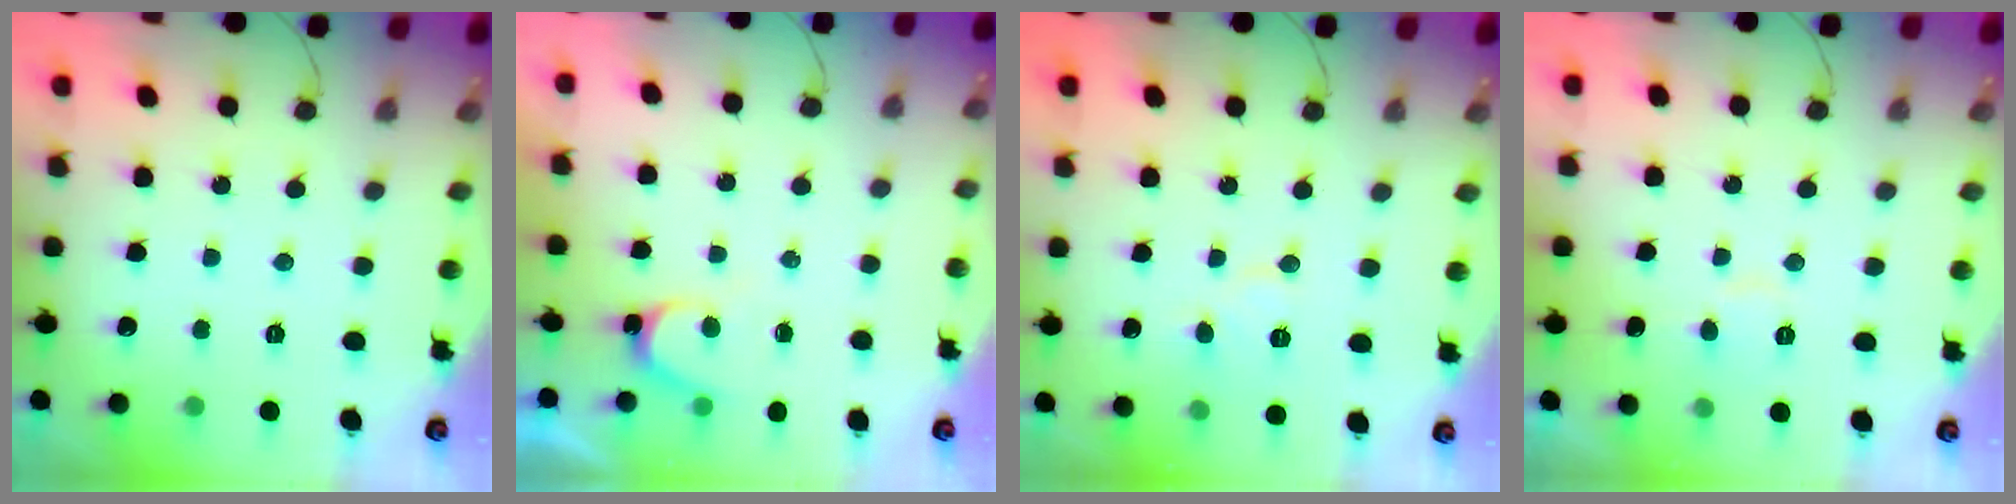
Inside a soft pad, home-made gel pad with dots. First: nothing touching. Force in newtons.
{"total": 6.1, "press": 6.1, "slide": 0.3}
{"total": 7.0, "press": 7.0, "slide": 0.8}
{"total": 4.6, "press": 4.6, "slide": 0.6}